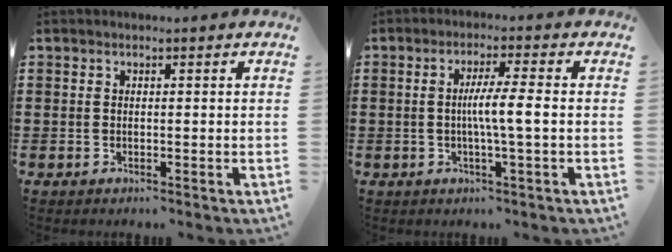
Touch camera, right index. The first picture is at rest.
{"total": 5.1, "force": [-0.5, 0.0, 5.1], "torque": [-0.090, -0.004, -0.012]}